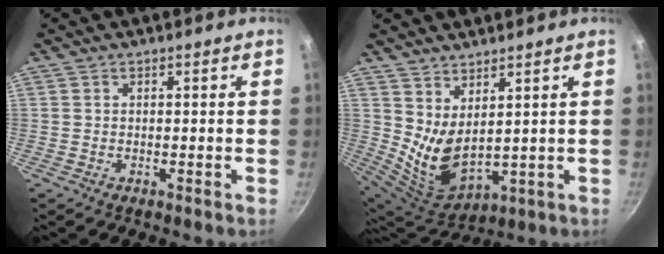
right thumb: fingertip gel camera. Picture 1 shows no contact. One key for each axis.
{"total": 9.1, "fx": 3.9, "fy": 4.5, "fz": 6.9, "tx": -0.111, "ty": -0.051, "tz": 0.093}